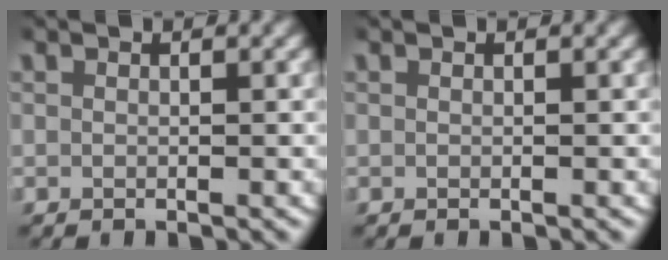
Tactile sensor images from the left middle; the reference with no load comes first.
{"total": 0.0}